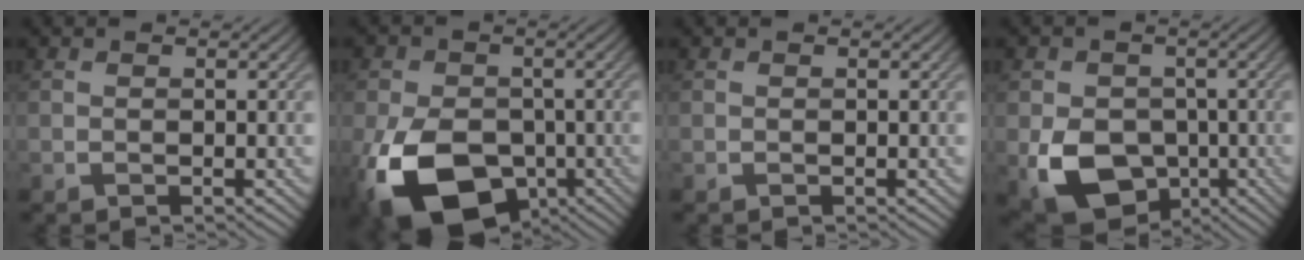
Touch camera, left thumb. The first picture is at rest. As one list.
[{"total": 15.5, "force": [-5.9, 10.3, 10.0], "torque": [-0.210, -0.042, -0.100]}, {"total": 0.0}, {"total": 10.4, "force": [-3.2, 7.7, 6.2], "torque": [-0.122, -0.028, -0.061]}]